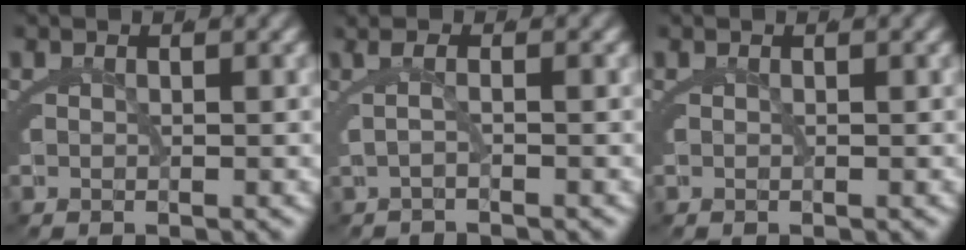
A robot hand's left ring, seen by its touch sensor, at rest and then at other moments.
{"total": 1.6, "force": [-0.5, -0.2, 1.5], "torque": [-0.031, 0.003, -0.007]}
{"total": 0.0}